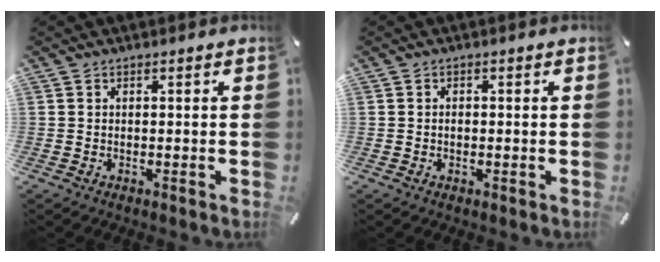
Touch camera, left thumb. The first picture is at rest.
{"total": 1.0, "force": [-0.1, 0.8, 0.7], "torque": [-0.016, 0.001, -0.003]}